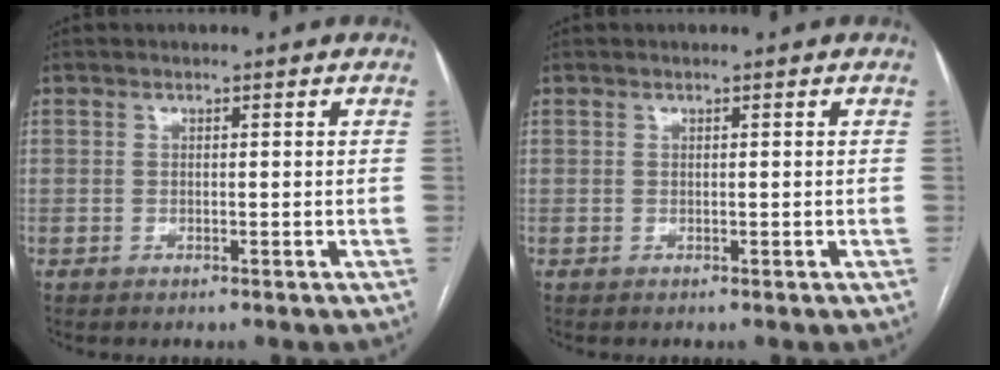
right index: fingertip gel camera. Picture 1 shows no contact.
{"total": 0.0}